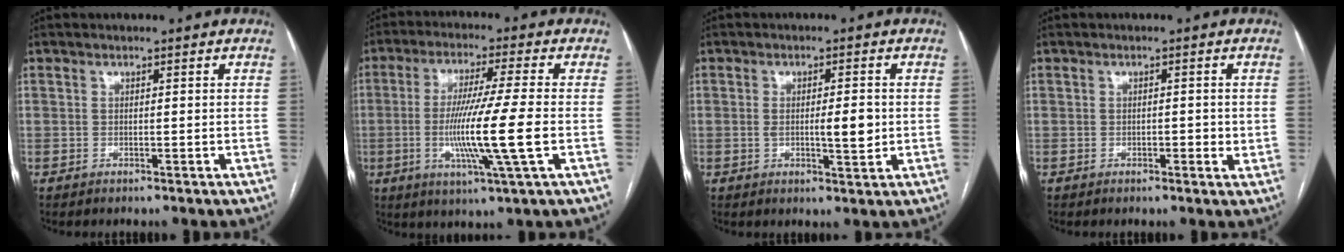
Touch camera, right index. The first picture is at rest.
{"total": 12.3, "force": [-2.2, -1.2, 12.0], "torque": [-0.235, -0.019, -0.044]}
{"total": 4.5, "force": [-0.1, 0.9, 4.4], "torque": [-0.070, 0.000, 0.002]}
{"total": 2.0, "force": [-0.3, 0.8, 1.8], "torque": [-0.028, 0.001, -0.003]}